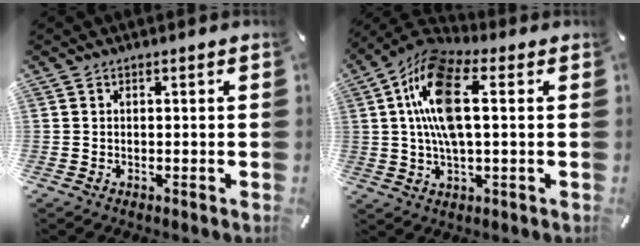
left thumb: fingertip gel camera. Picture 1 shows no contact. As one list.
[{"total": 14.5, "force": [2.3, 6.4, 12.8], "torque": [-0.269, -0.002, 0.040]}]